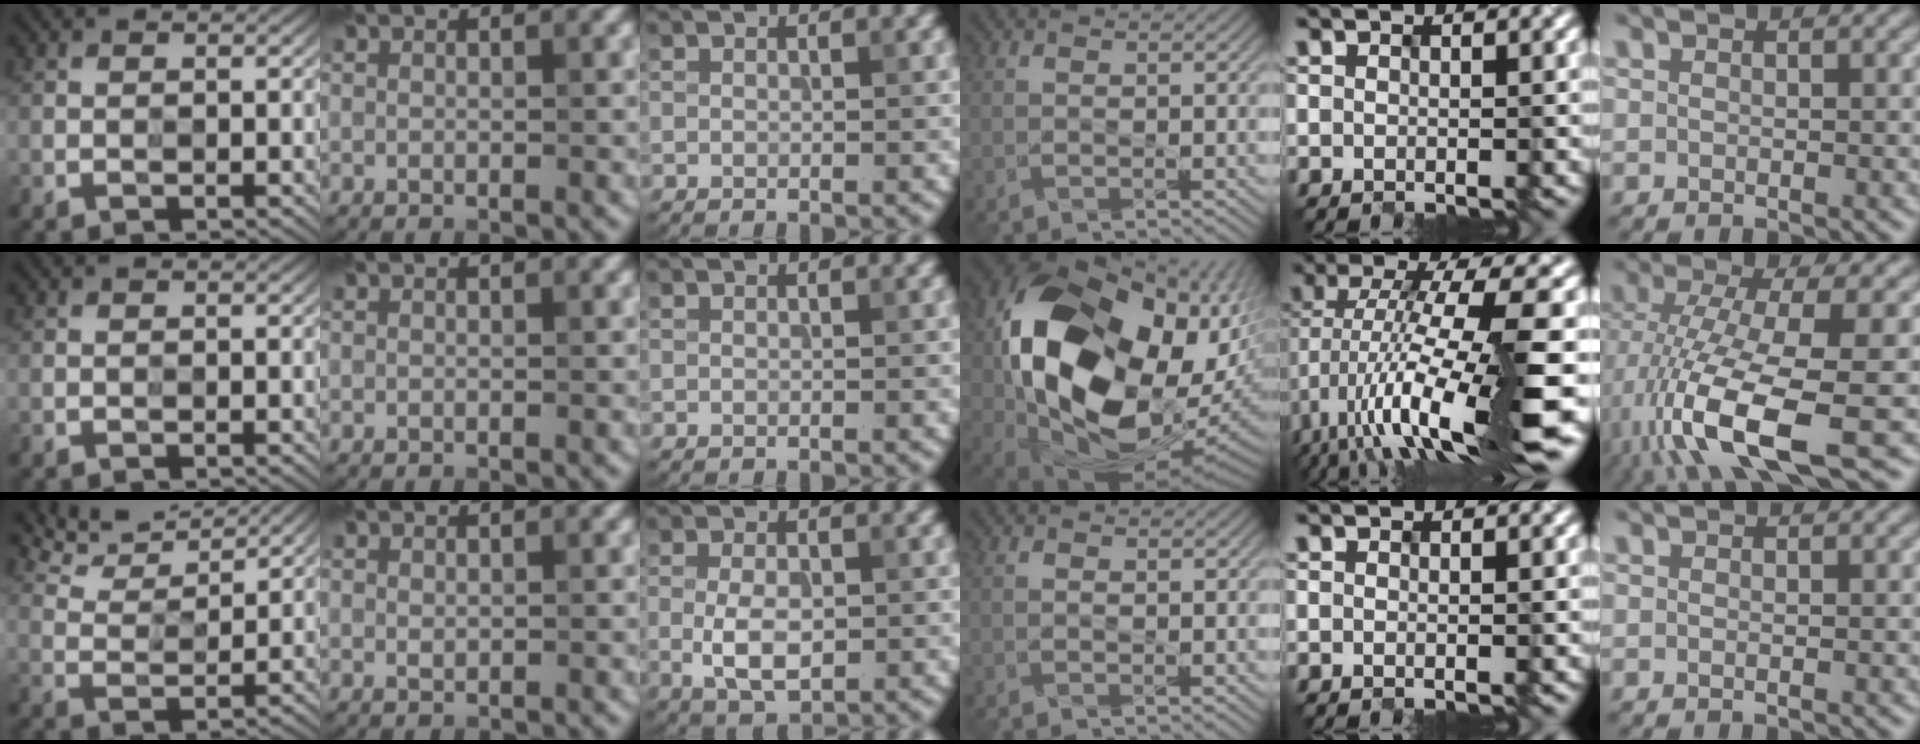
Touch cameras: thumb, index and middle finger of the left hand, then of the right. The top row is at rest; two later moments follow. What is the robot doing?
{"motion": "insert", "object": "drawer"}